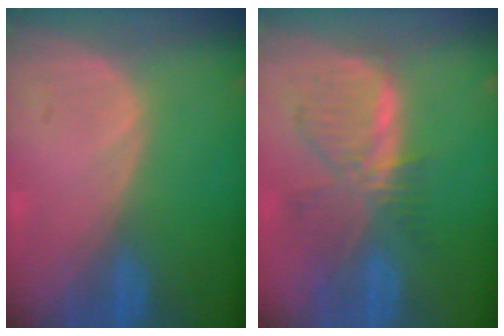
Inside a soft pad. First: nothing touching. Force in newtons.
{"total": 7.9, "press": 7.0, "slide": 3.6}